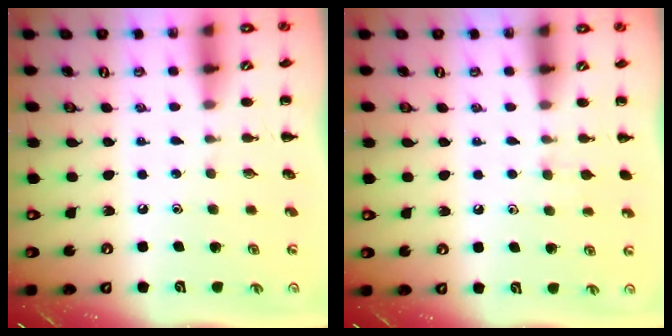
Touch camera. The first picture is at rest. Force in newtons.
{"total": 3.9, "press": 3.6, "slide": 1.6}